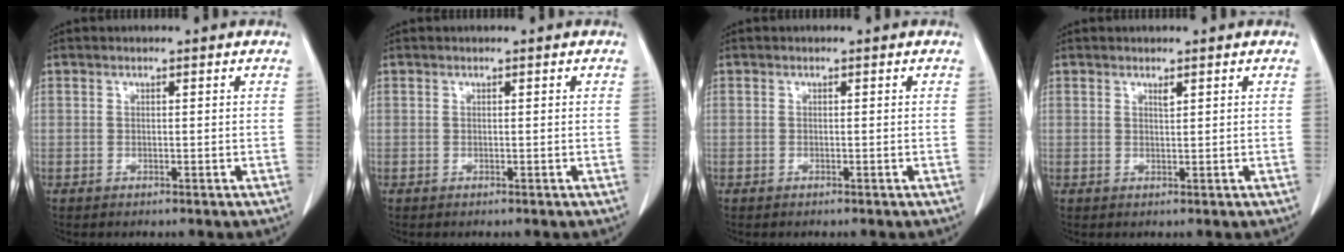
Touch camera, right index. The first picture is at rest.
{"total": 0.0}
{"total": 0.0}
{"total": 0.7, "force": [0.6, 0.1, 0.5], "torque": [-0.009, -0.005, 0.009]}